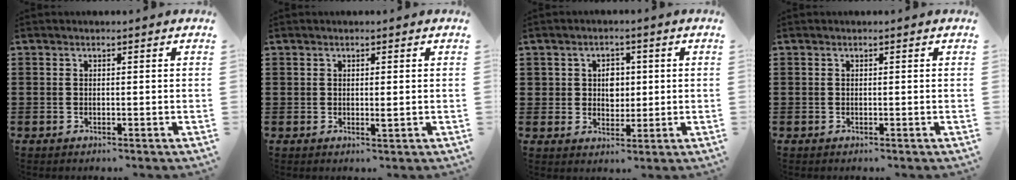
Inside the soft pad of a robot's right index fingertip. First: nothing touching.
{"total": 1.0, "force": [0.1, 0.3, 0.9], "torque": [-0.017, 0.001, 0.001]}
{"total": 3.4, "force": [0.5, 2.9, 1.7], "torque": [-0.038, 0.006, 0.004]}
{"total": 0.0}